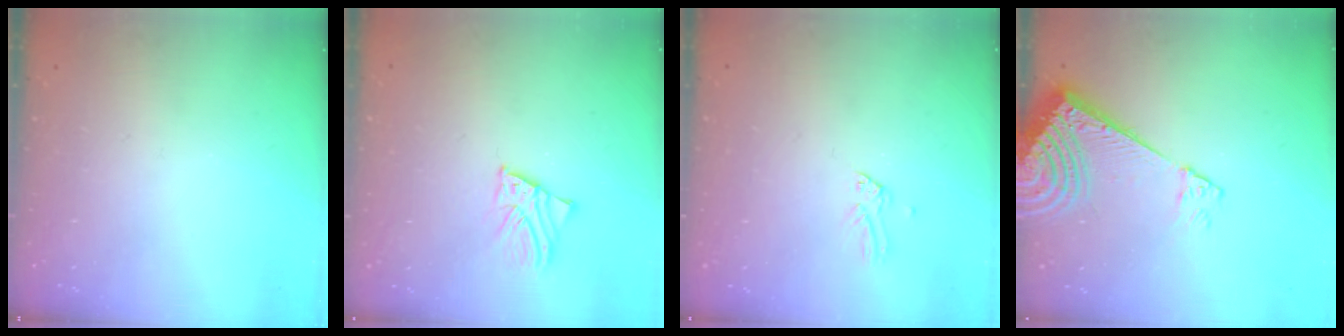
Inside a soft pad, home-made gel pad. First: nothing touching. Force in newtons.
{"total": 2.3, "press": 2.3, "slide": 0.3}
{"total": 0.0}
{"total": 14.3, "press": 14.1, "slide": 2.2}